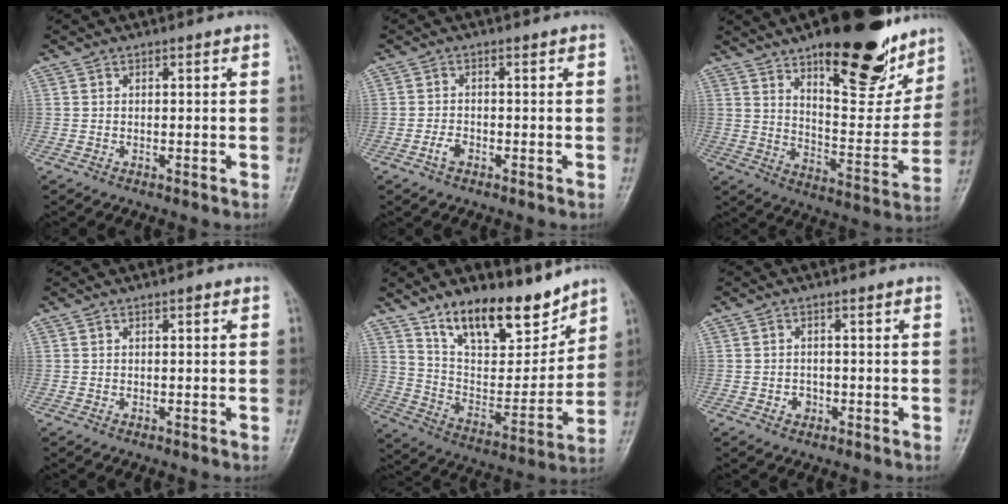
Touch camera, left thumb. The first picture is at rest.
{"total": 1.9, "force": [-1.0, 1.1, 1.1], "torque": [-0.022, 0.005, -0.021]}
{"total": 24.8, "force": [15.7, 9.2, 16.8], "torque": [-0.187, -0.071, 0.236]}
{"total": 0.6, "force": [0.3, 0.2, 0.5], "torque": [-0.007, 0.000, 0.003]}
{"total": 18.1, "force": [13.2, 7.5, 9.9], "torque": [-0.107, -0.082, 0.233]}
{"total": 1.7, "force": [-0.6, 1.5, 0.6], "torque": [0.001, 0.004, -0.008]}